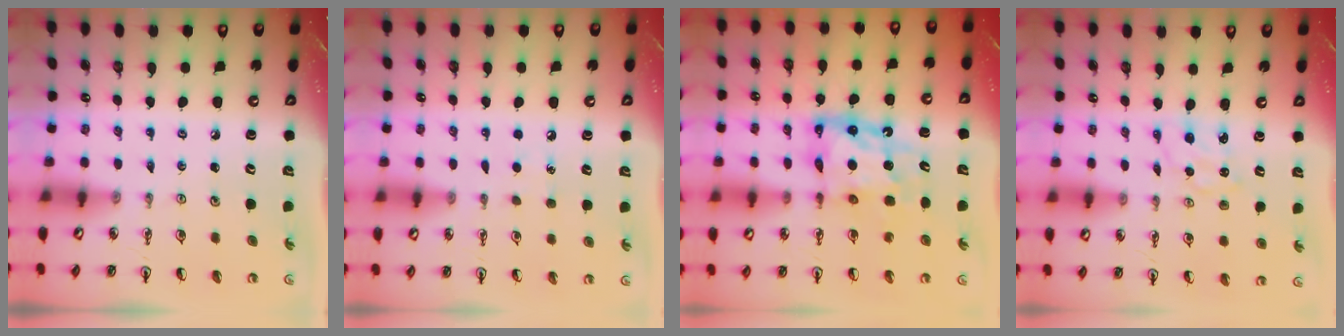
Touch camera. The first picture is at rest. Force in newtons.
{"total": 4.6, "press": 4.6, "slide": 0.6}
{"total": 11.3, "press": 11.2, "slide": 1.0}
{"total": 1.7, "press": 1.7, "slide": 0.3}